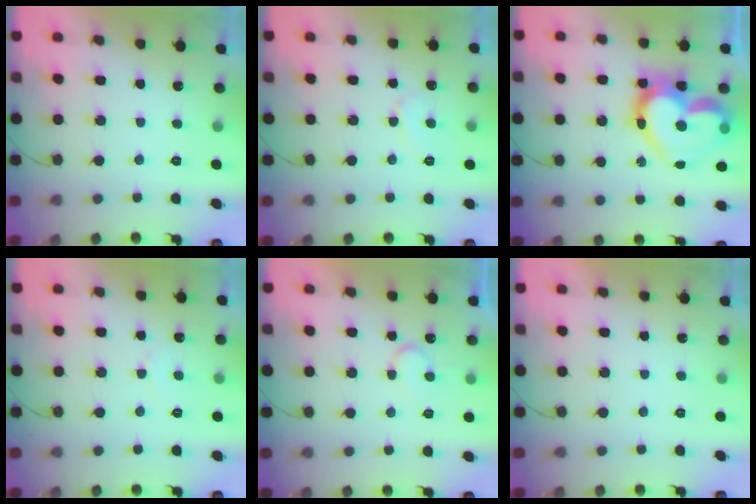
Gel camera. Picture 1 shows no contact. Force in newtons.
{"total": 4.7, "press": 4.7, "slide": 0.4}
{"total": 21.7, "press": 21.6, "slide": 1.9}
{"total": 3.0, "press": 3.0, "slide": 0.3}
{"total": 6.0, "press": 6.0, "slide": 0.5}
{"total": 1.7, "press": 1.6, "slide": 0.0}